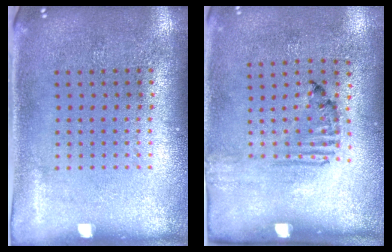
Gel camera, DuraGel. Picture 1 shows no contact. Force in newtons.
{"total": 1.7, "press": 1.1, "slide": 1.3}